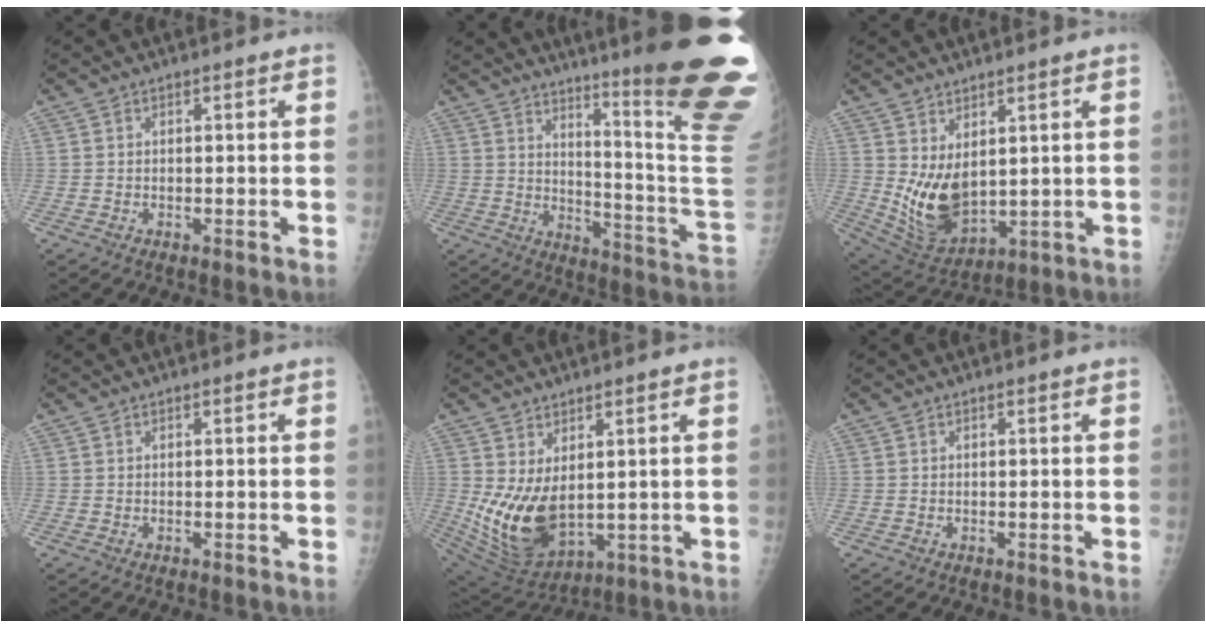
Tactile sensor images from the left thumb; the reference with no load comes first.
{"total": 27.2, "force": [18.4, 1.4, 19.9], "torque": [-0.205, -0.145, 0.245]}
{"total": 10.0, "force": [2.1, 5.8, 7.8], "torque": [-0.123, -0.032, 0.063]}
{"total": 0.0}
{"total": 12.1, "force": [1.4, 7.0, 9.8], "torque": [-0.170, -0.029, 0.053]}
{"total": 0.0}